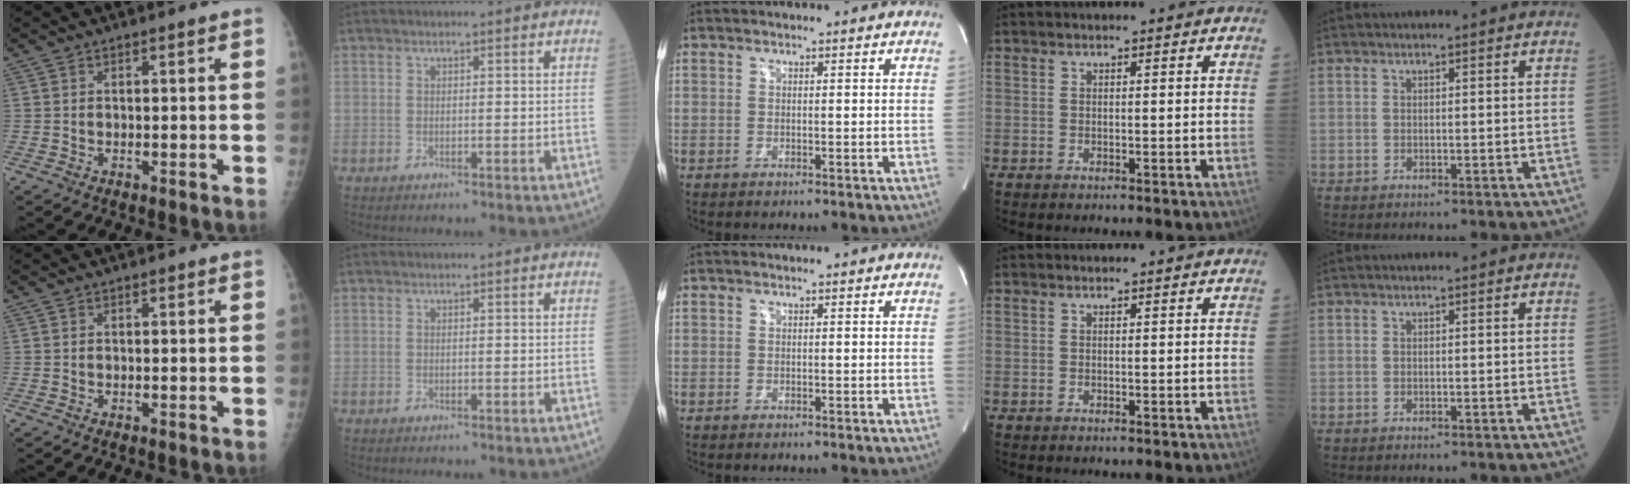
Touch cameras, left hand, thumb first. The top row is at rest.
{}